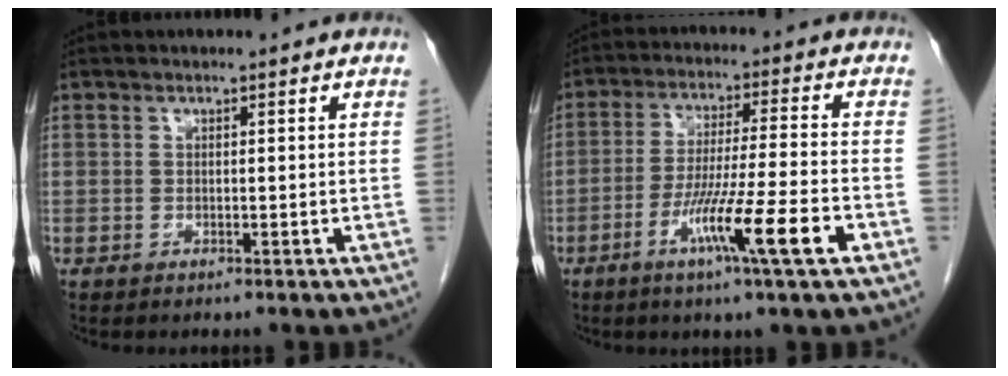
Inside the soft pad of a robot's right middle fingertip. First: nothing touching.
{"total": 11.1, "force": [-5.0, -1.1, 9.8], "torque": [-0.174, -0.020, -0.091]}